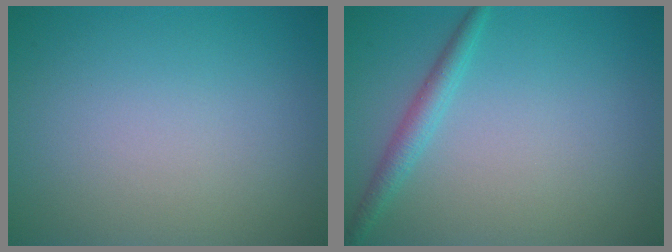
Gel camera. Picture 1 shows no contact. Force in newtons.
{"total": 1.9, "press": 1.9, "slide": 0.1}